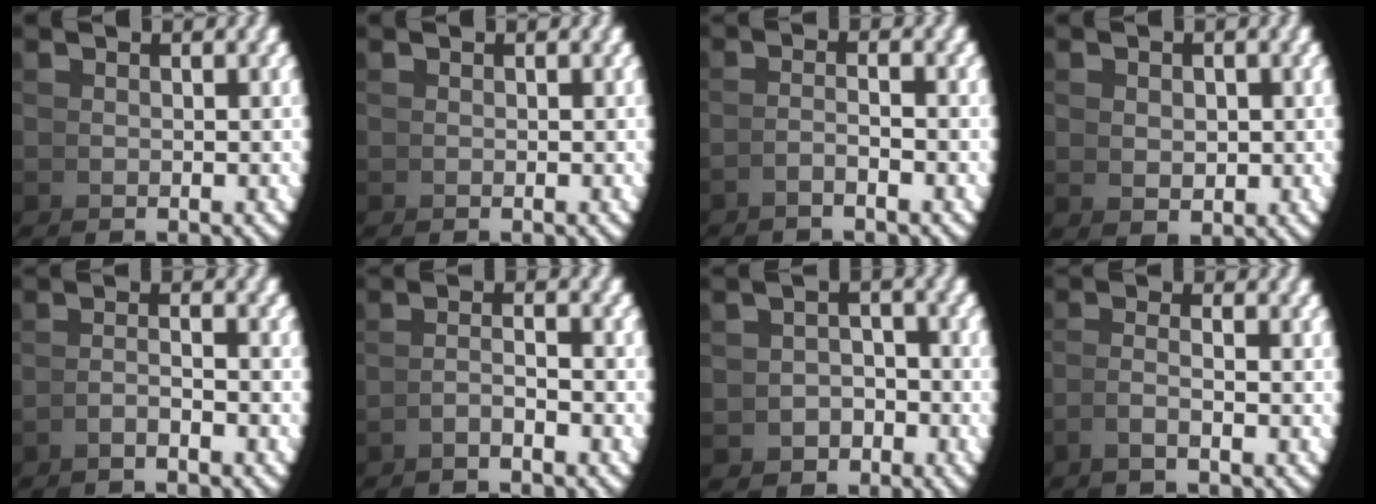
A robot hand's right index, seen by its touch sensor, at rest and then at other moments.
{"total": 0.0}
{"total": 1.9, "force": [-1.1, -1.1, 1.1], "torque": [-0.009, 0.005, -0.022]}
{"total": 0.9, "force": [0.6, 0.1, 0.6], "torque": [-0.003, -0.003, 0.023]}
{"total": 1.8, "force": [-1.3, -1.0, 0.8], "torque": [-0.002, 0.006, -0.026]}
{"total": 1.9, "force": [-1.2, -0.6, 1.3], "torque": [-0.009, 0.005, -0.024]}
{"total": 3.9, "force": [-2.0, 3.2, 1.1], "torque": [-0.003, -0.011, -0.033]}
{"total": 1.8, "force": [-0.7, -0.9, 1.4], "torque": [-0.027, 0.000, -0.009]}